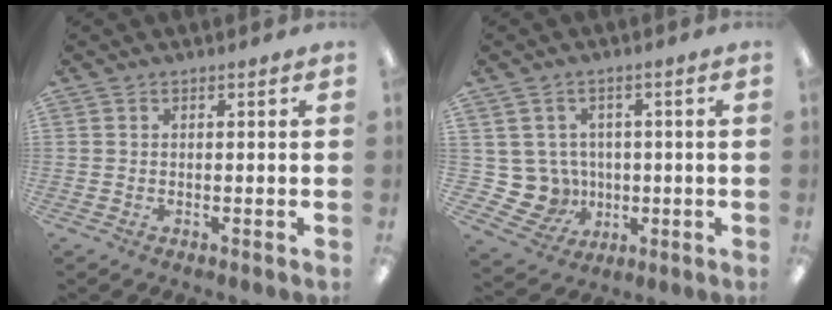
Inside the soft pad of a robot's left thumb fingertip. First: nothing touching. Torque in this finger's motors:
{"motor_torque": [-0.17, 0.20, 0.06, -0.07, 0.00]}